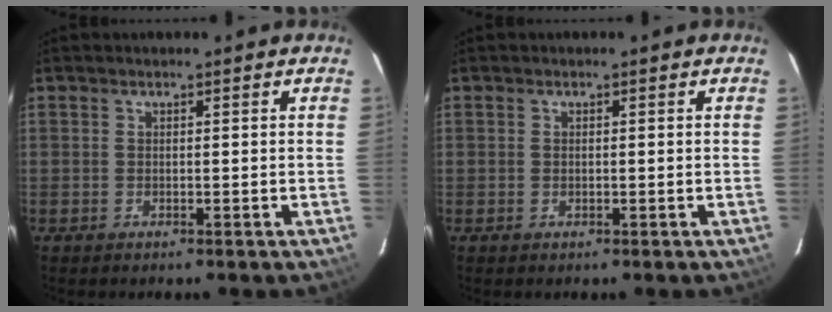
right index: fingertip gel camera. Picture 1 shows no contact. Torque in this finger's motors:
{"motor_torque": [-0.10, 0.04, -0.06, -0.01]}